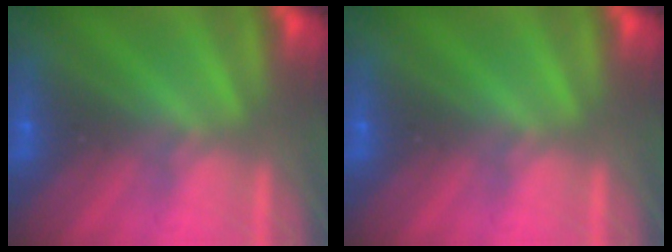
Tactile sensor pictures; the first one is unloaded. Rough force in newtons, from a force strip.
{"total": 0.0}